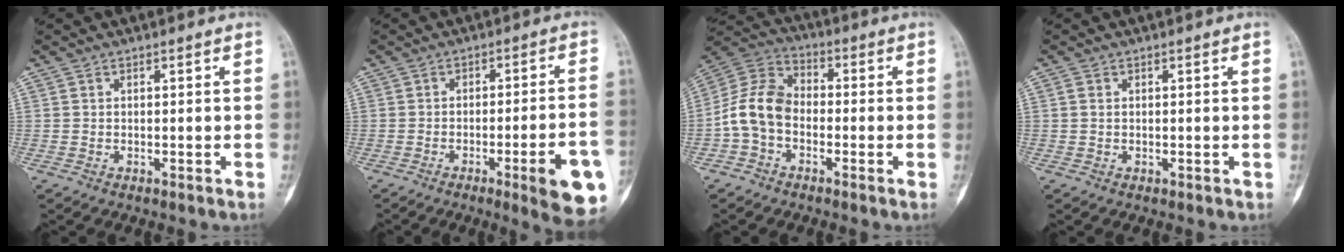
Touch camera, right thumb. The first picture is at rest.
{"total": 12.9, "force": [-5.3, 1.9, 11.6], "torque": [-0.137, 0.017, -0.065]}
{"total": 10.2, "force": [-2.5, 7.1, 6.9], "torque": [-0.128, 0.032, -0.065]}
{"total": 1.0, "force": [0.1, 0.8, 0.6], "torque": [-0.011, 0.001, 0.001]}